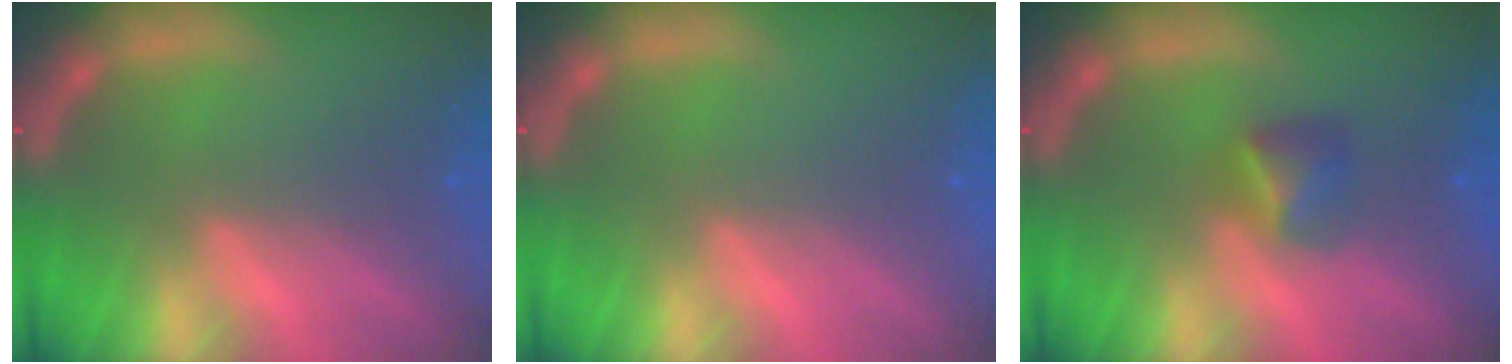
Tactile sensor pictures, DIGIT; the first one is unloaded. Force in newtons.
{"total": 0.0}
{"total": 2.4}